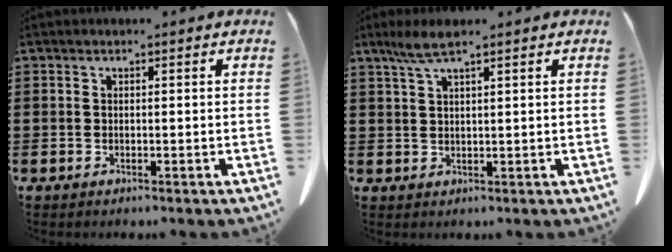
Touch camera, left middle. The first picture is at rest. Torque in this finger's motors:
{"motor_torque": [0.21, -0.07, 0.11, 0.03]}